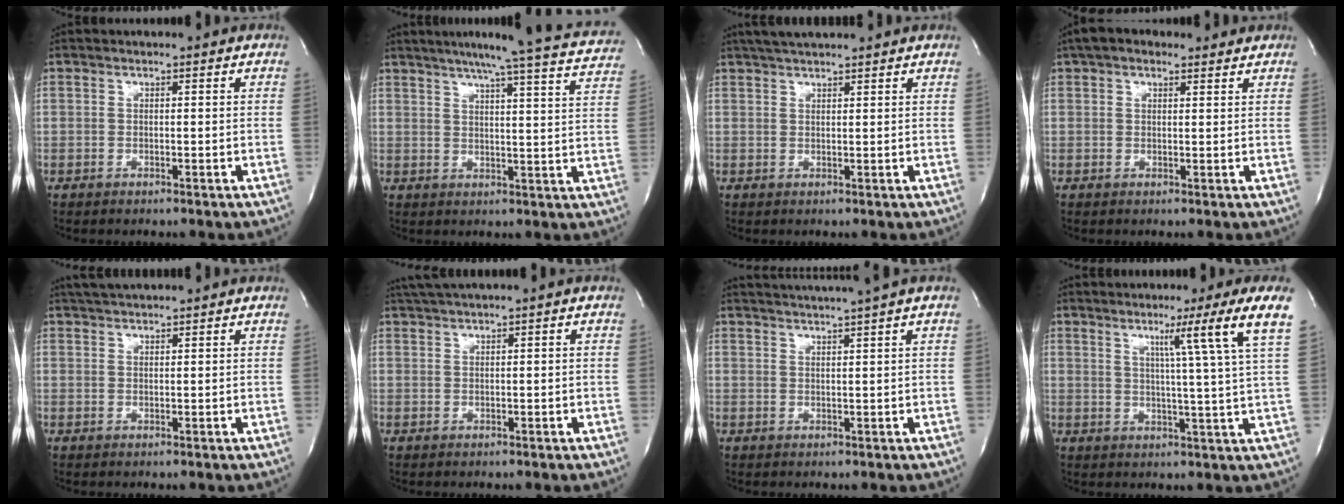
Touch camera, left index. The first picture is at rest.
{"total": 21.3, "force": [19.4, 0.3, 8.8], "torque": [-0.128, -0.046, 0.222]}
{"total": 6.4, "force": [5.7, 0.6, 2.9], "torque": [-0.051, 0.032, 0.088]}
{"total": 6.0, "force": [4.5, 2.6, 3.0], "torque": [-0.049, 0.029, 0.070]}
{"total": 4.2, "force": [3.8, 0.3, 1.7], "torque": [-0.030, 0.028, 0.067]}
{"total": 2.6, "force": [2.1, -0.6, 1.5], "torque": [-0.035, 0.014, 0.046]}
{"total": 8.8, "force": [7.5, -2.0, 4.2], "torque": [-0.067, 0.003, 0.099]}
{"total": 10.8, "force": [5.8, -3.2, 8.5], "torque": [-0.125, -0.015, 0.072]}